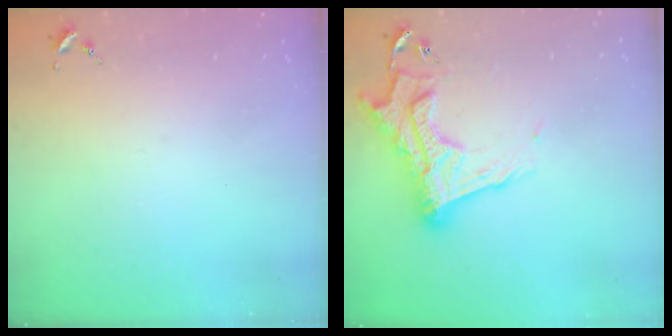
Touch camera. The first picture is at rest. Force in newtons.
{"total": 19.0, "press": 18.9, "slide": 1.5}